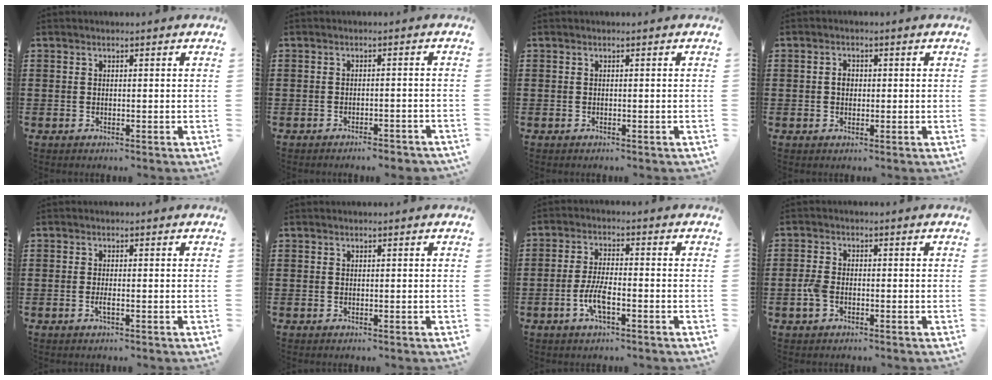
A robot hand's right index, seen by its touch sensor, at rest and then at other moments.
{"total": 2.0, "force": [-1.9, -0.1, 0.6], "torque": [-0.014, -0.002, -0.037]}
{"total": 0.0}
{"total": 1.8, "force": [0.0, 1.3, 1.2], "torque": [-0.024, 0.007, 0.000]}
{"total": 1.3, "force": [-0.5, 0.2, 1.1], "torque": [-0.029, -0.005, -0.010]}
{"total": 0.0}
{"total": 5.1, "force": [-1.9, 1.5, 4.4], "torque": [-0.101, -0.003, -0.043]}
{"total": 2.6, "force": [-0.9, 1.5, 1.9], "torque": [-0.058, -0.007, -0.022]}